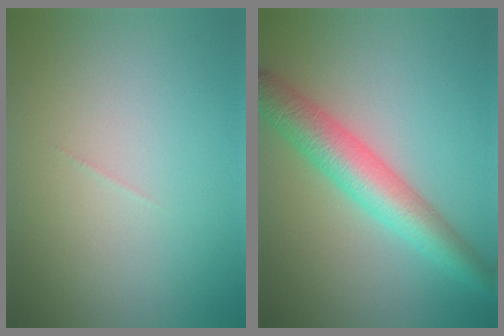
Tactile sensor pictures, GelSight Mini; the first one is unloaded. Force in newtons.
{"total": 5.6, "press": 5.6, "slide": 0.1}